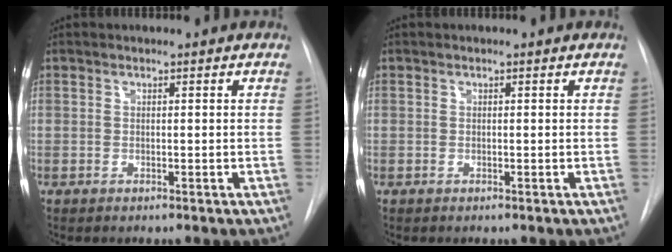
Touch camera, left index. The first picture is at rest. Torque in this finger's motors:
{"motor_torque": [0.00, 0.00, 0.00, 0.00]}